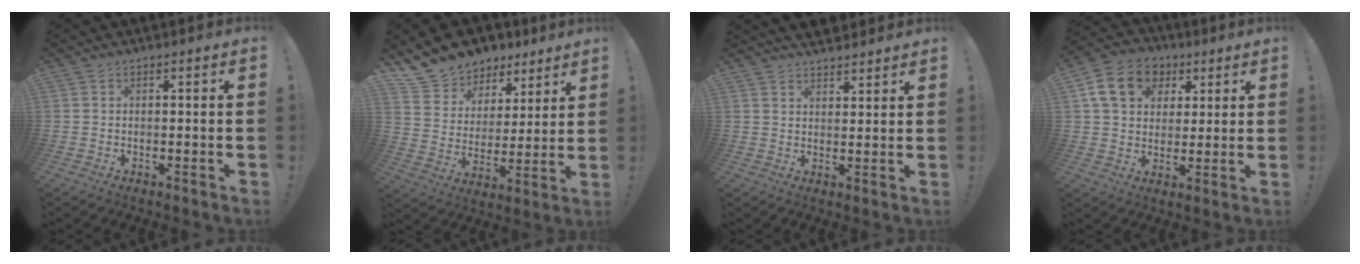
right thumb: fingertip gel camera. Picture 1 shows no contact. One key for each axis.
{"total": 12.0, "fx": 9.4, "fy": 7.4, "fz": 1.7, "tx": -0.033, "ty": -0.078, "tz": 0.179}
{"total": 4.3, "fx": 4.0, "fy": 1.6, "fz": 0.6, "tx": -0.007, "ty": -0.026, "tz": 0.074}
{"total": 14.7, "fx": 5.5, "fy": 11.6, "fz": 7.2, "tx": -0.099, "ty": -0.011, "tz": 0.110}